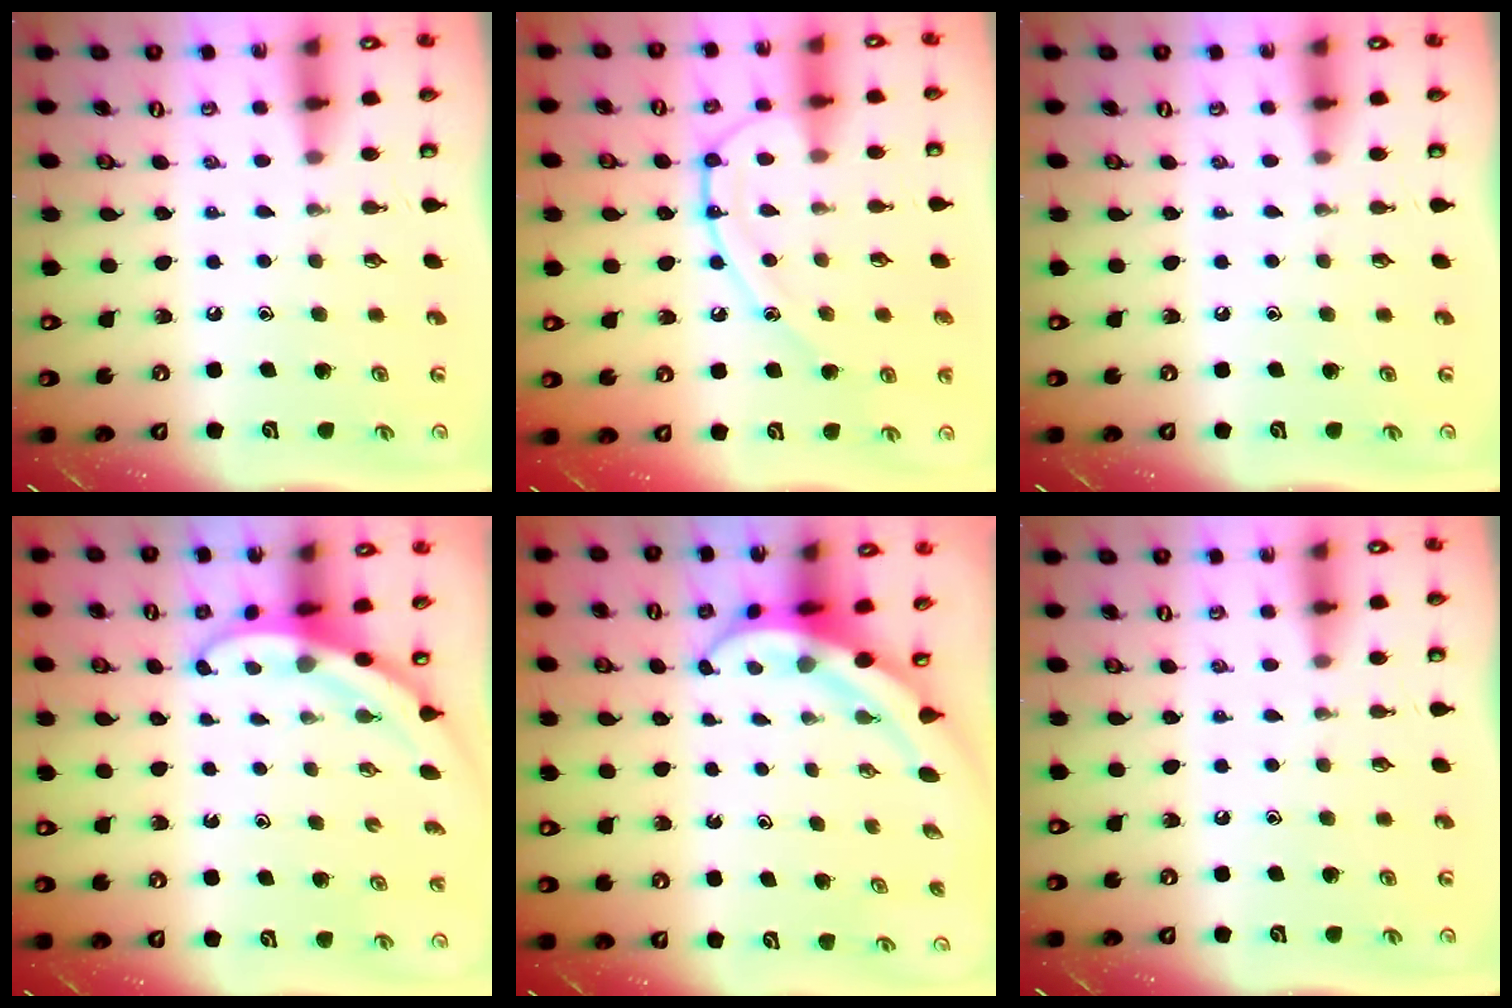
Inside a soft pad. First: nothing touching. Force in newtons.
{"total": 10.8, "press": 10.8, "slide": 0.4}
{"total": 0.0}
{"total": 3.1, "press": 3.1, "slide": 0.2}
{"total": 4.8, "press": 4.8, "slide": 0.5}
{"total": 0.0}